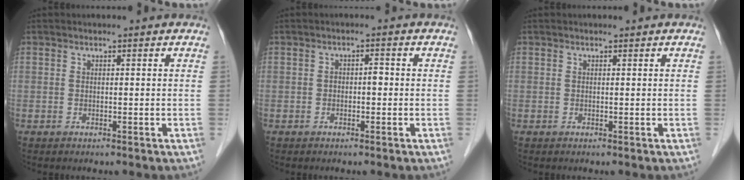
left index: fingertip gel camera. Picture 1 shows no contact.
{"total": 1.4, "force": [-0.3, 0.7, 1.2], "torque": [-0.013, 0.008, -0.008]}
{"total": 0.0}